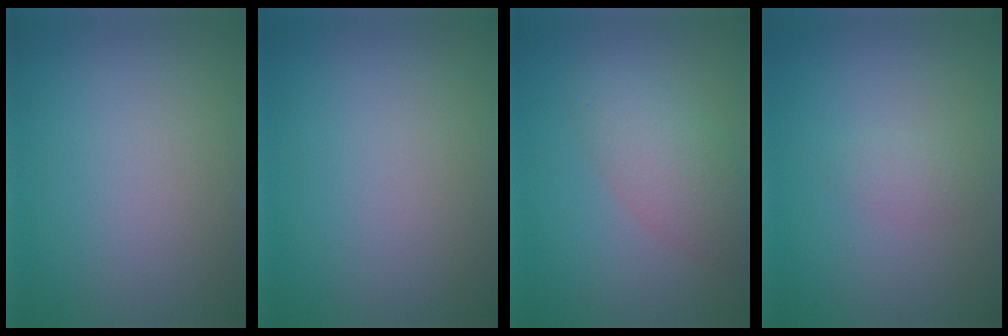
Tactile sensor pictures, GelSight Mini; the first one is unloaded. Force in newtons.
{"total": 0.0}
{"total": 3.9, "press": 3.9, "slide": 0.1}
{"total": 1.0, "press": 1.0, "slide": 0.1}